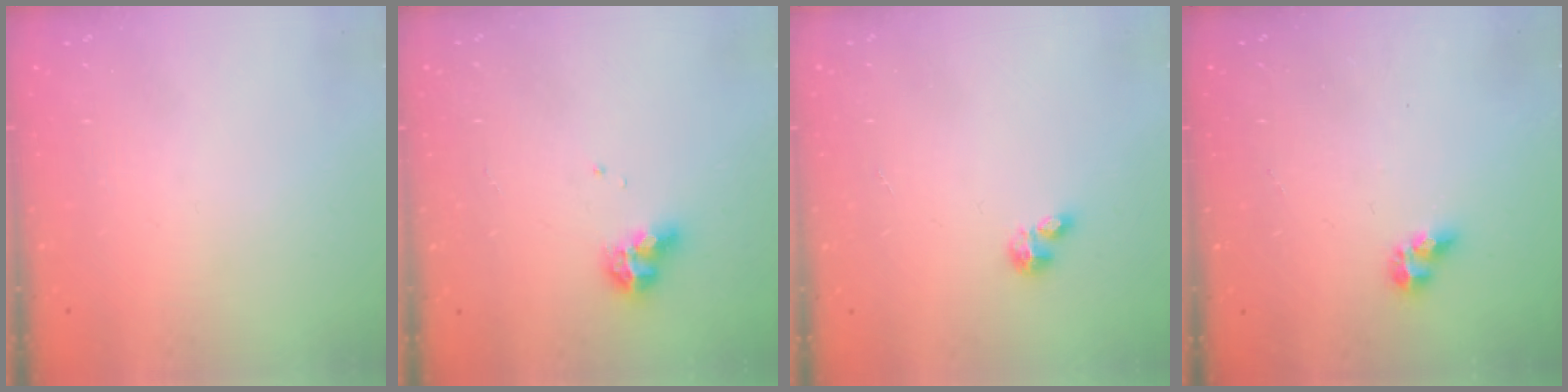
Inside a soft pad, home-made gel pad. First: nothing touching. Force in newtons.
{"total": 7.9, "press": 7.9, "slide": 0.4}
{"total": 2.1, "press": 2.1, "slide": 0.2}
{"total": 5.3, "press": 5.3, "slide": 0.3}